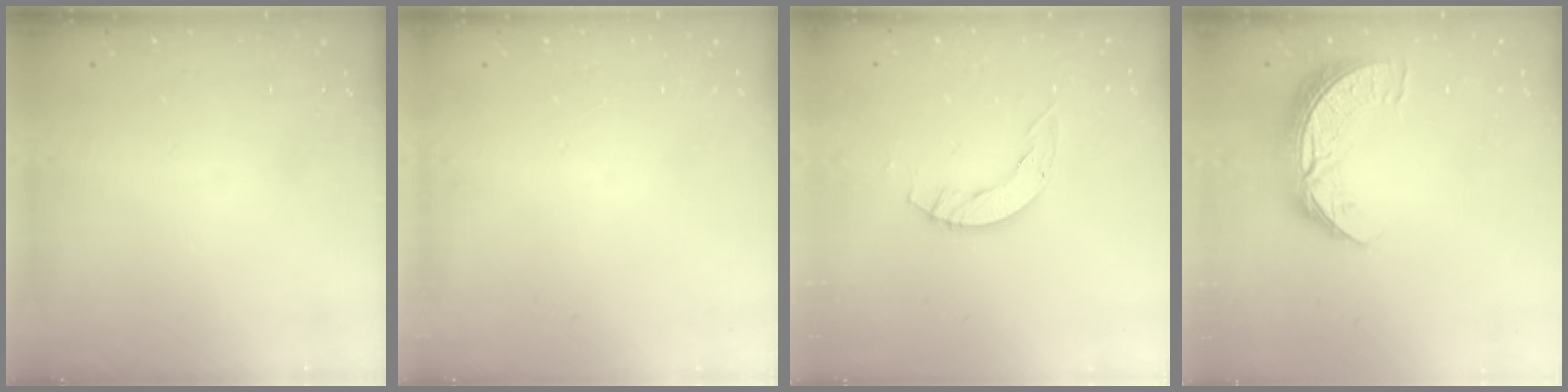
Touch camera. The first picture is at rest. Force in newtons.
{"total": 0.0}
{"total": 5.0, "press": 5.0, "slide": 0.2}
{"total": 10.3, "press": 10.2, "slide": 0.7}